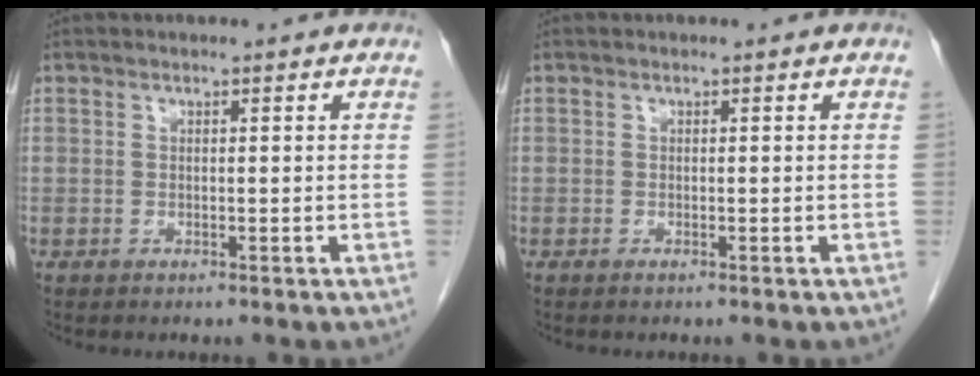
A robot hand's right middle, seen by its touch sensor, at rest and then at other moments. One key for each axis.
{"total": 0.0}